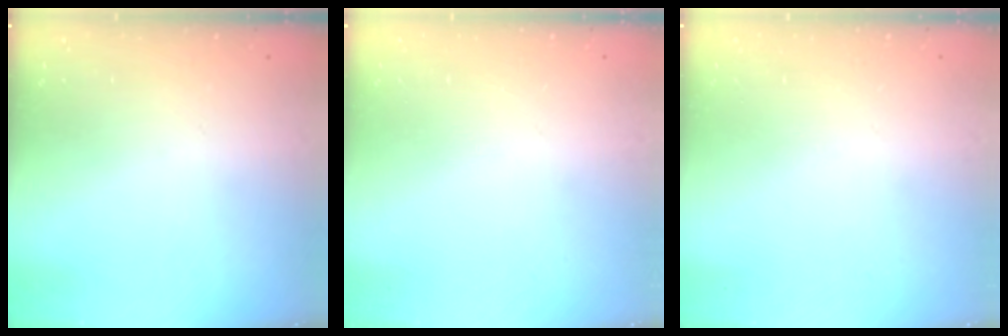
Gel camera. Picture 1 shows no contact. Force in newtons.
{"total": 0.0}
{"total": 0.0}